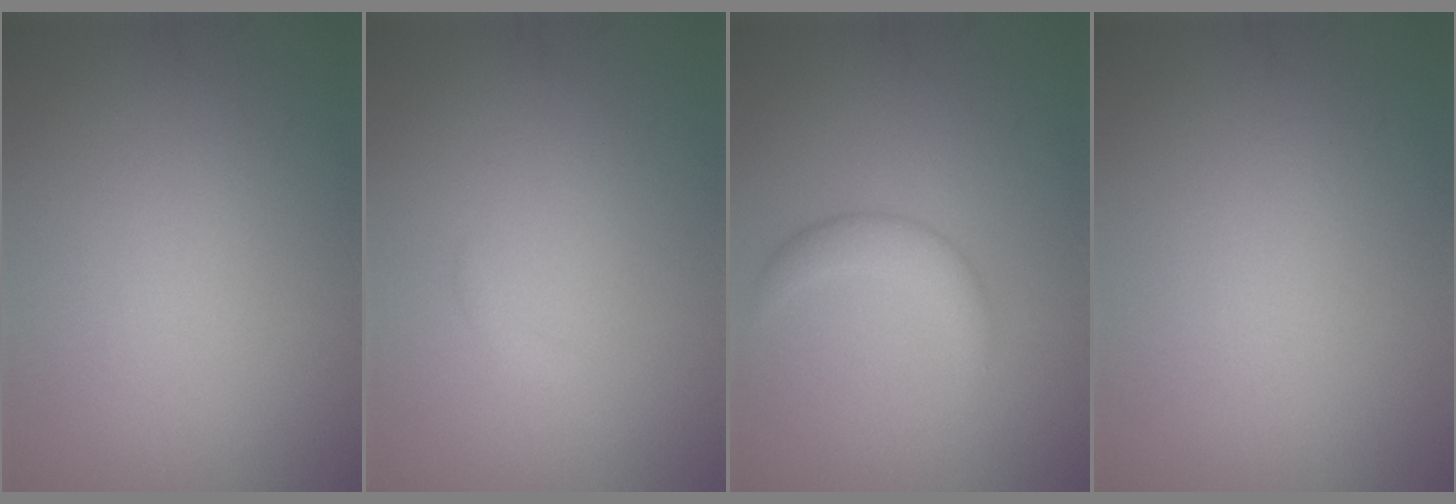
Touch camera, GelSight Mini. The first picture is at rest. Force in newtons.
{"total": 0.5, "press": 0.5, "slide": 0.1}
{"total": 2.4, "press": 2.4, "slide": 0.1}
{"total": 0.0}